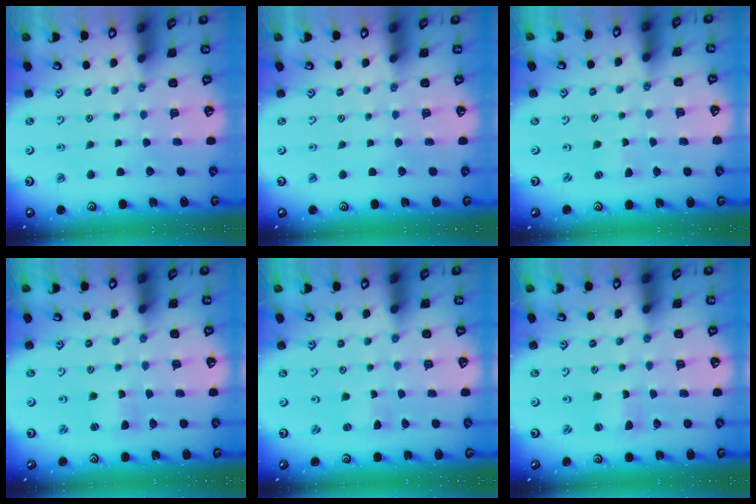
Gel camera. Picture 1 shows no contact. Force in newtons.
{"total": 0.0}
{"total": 0.9, "press": 0.8, "slide": 0.2}
{"total": 1.7, "press": 1.7, "slide": 0.3}
{"total": 0.0}
{"total": 1.2, "press": 1.1, "slide": 0.3}